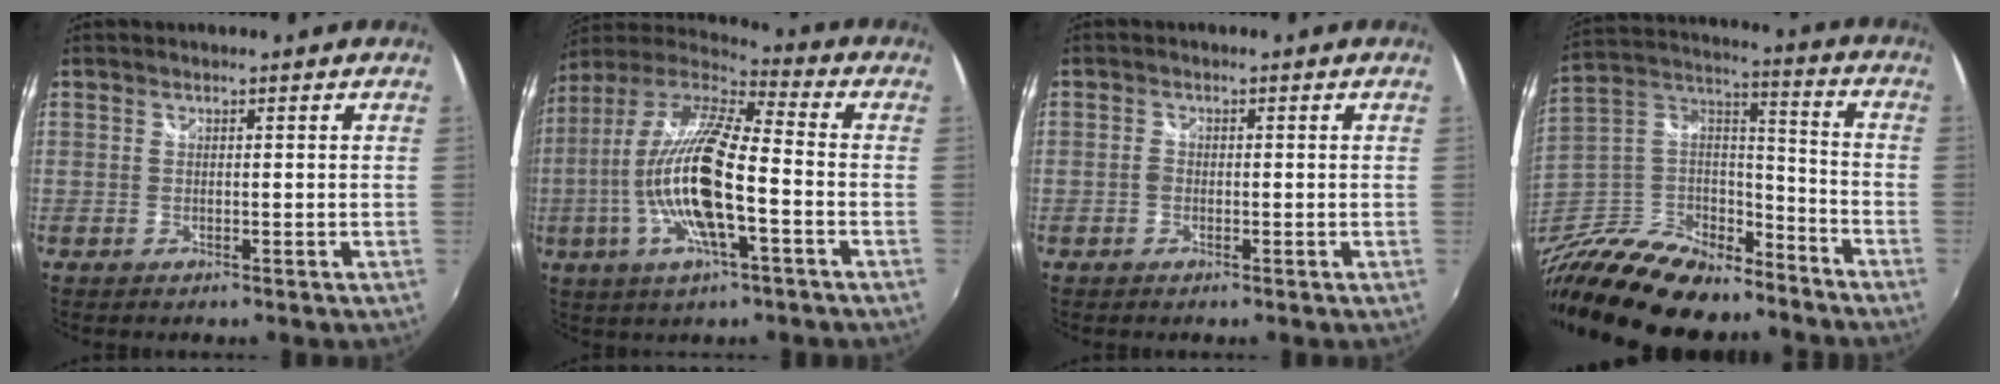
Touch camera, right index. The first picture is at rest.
{"total": 18.6, "force": [-4.2, 4.4, 17.5], "torque": [-0.328, -0.015, -0.085]}
{"total": 2.0, "force": [-0.7, 1.4, 1.2], "torque": [-0.025, 0.004, -0.016]}
{"total": 26.9, "force": [-19.6, 12.6, 13.4], "torque": [-0.301, 0.015, -0.323]}